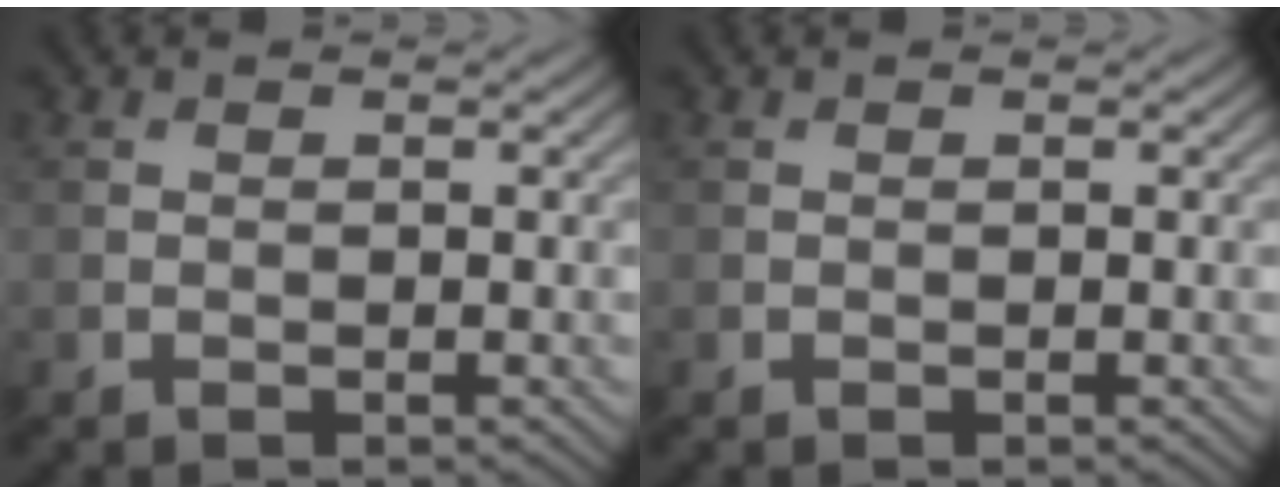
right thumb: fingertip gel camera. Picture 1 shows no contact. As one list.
[{"total": 0.0}]